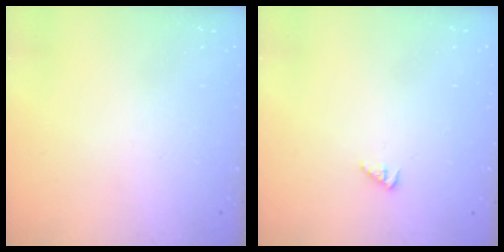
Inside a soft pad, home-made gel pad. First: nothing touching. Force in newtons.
{"total": 0.6, "press": 0.6, "slide": 0.2}